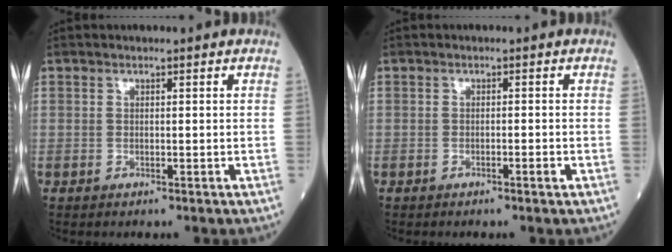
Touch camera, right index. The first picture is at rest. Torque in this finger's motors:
{"motor_torque": [-0.10, -0.06, -0.02, 0.00]}